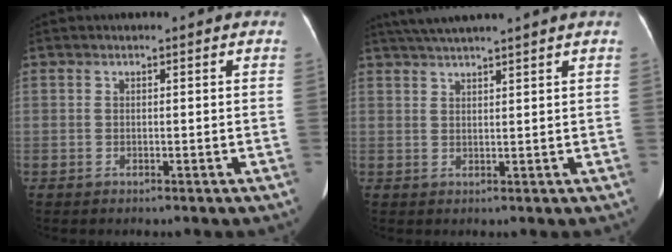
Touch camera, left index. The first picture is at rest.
{"total": 7.3, "force": [6.3, -1.3, 3.5], "torque": [-0.057, 0.029, 0.097]}